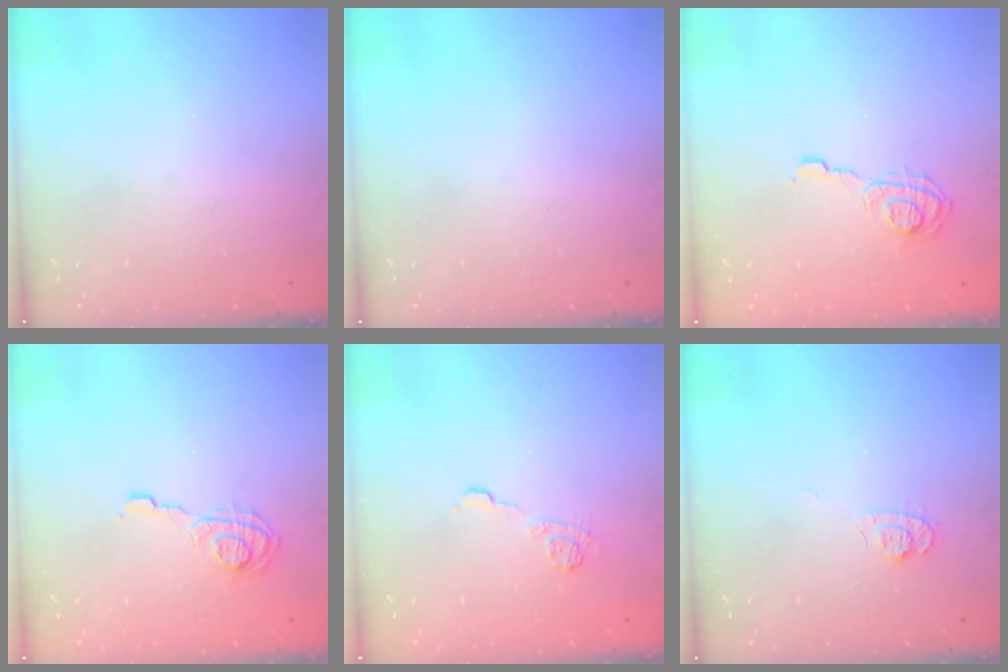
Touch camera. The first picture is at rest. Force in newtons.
{"total": 0.0}
{"total": 9.6, "press": 9.5, "slide": 1.2}
{"total": 9.6, "press": 9.5, "slide": 1.2}
{"total": 6.9, "press": 6.9, "slide": 0.4}
{"total": 6.1, "press": 6.1, "slide": 0.7}